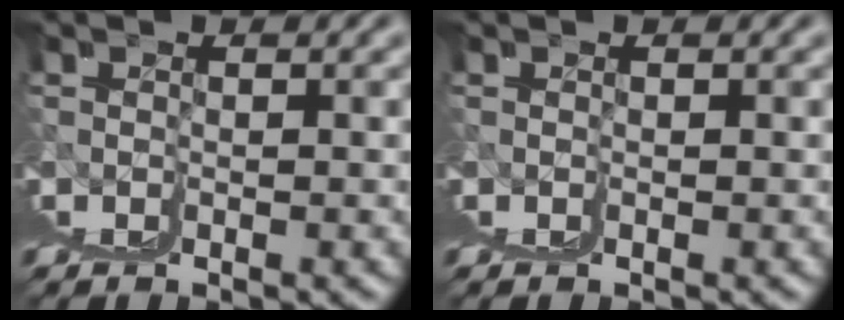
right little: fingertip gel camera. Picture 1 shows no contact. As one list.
[{"total": 0.0}]